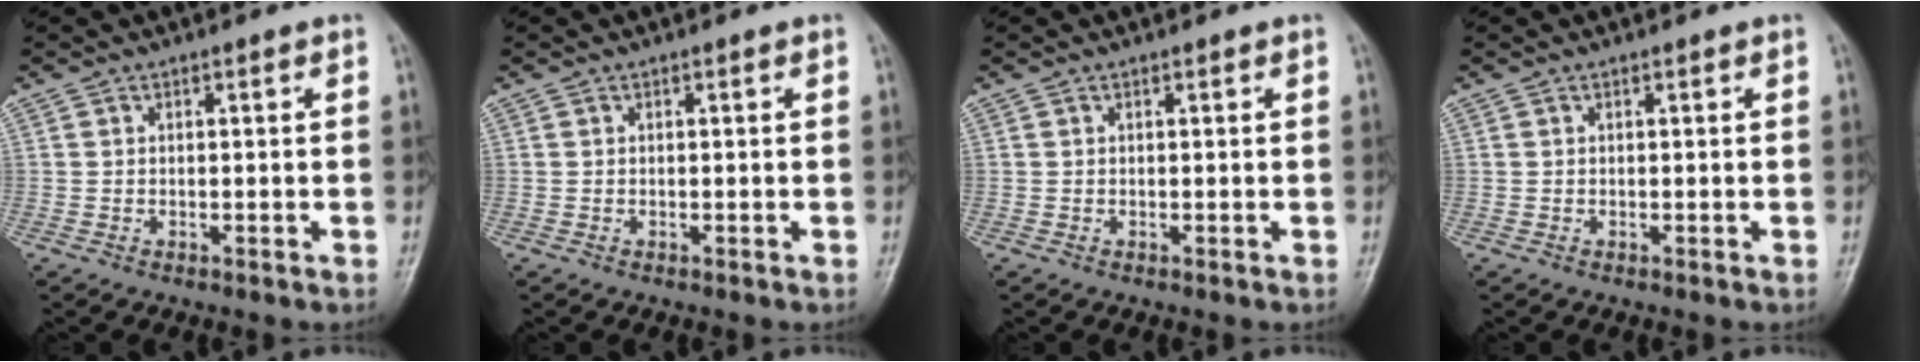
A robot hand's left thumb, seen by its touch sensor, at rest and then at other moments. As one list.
[{"total": 0.0}, {"total": 0.0}, {"total": 0.0}]